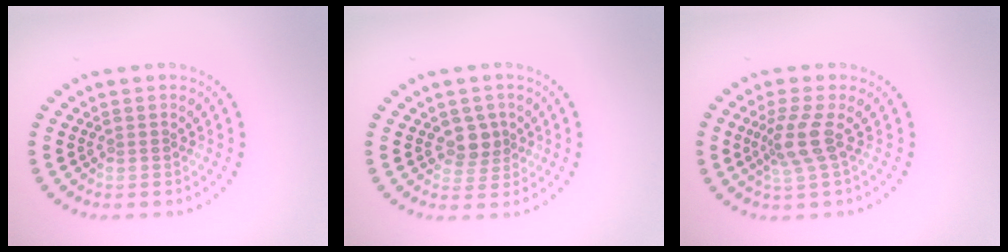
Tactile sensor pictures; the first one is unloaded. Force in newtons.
{"total": 2.0, "press": 1.7, "slide": 1.1}
{"total": 2.8, "press": 2.1, "slide": 1.9}